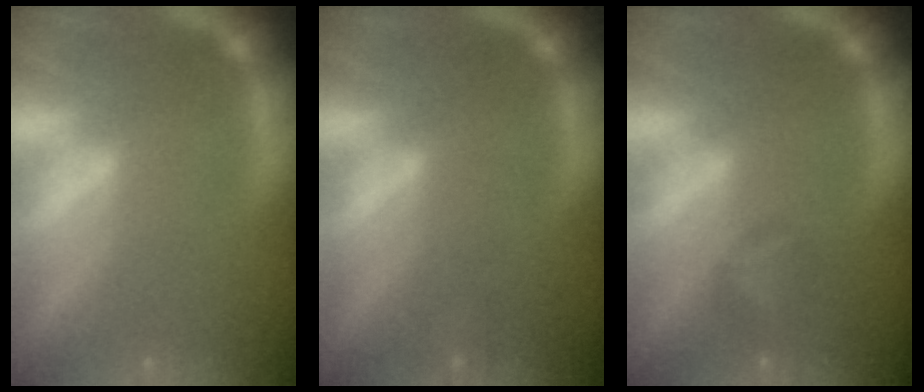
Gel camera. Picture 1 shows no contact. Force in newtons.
{"total": 1.4}
{"total": 1.9}